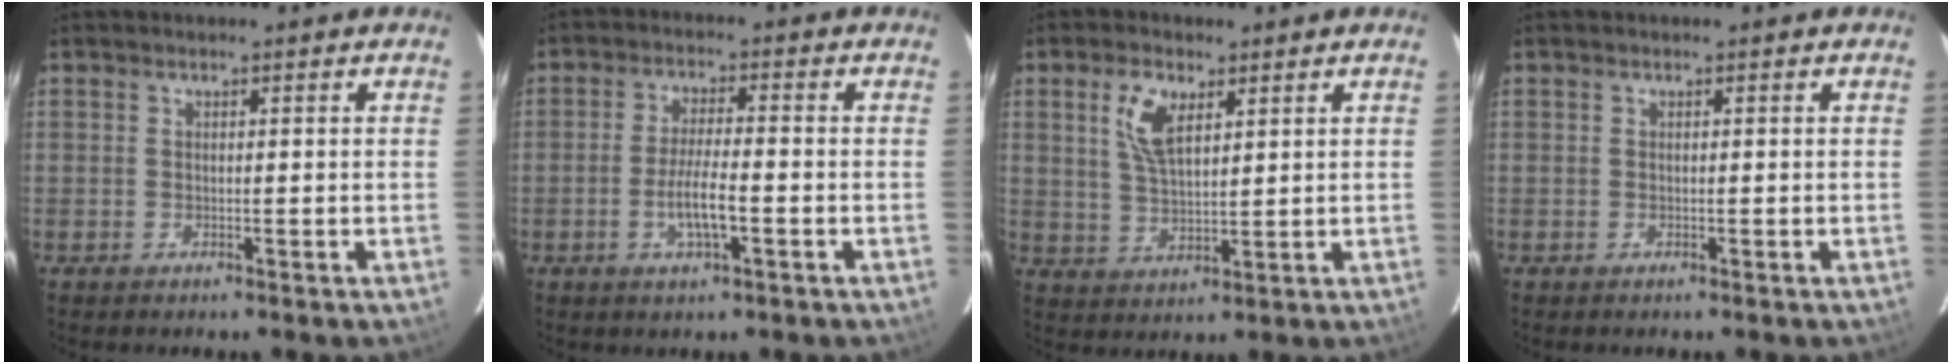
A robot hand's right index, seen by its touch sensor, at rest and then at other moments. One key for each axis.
{"total": 6.2, "fx": -2.1, "fy": 1.0, "fz": 5.7, "tx": -0.112, "ty": -0.004, "tz": -0.039}
{"total": 6.8, "fx": 3.1, "fy": 3.3, "fz": 5.2, "tx": -0.103, "ty": 0.007, "tz": 0.063}
{"total": 0.0}